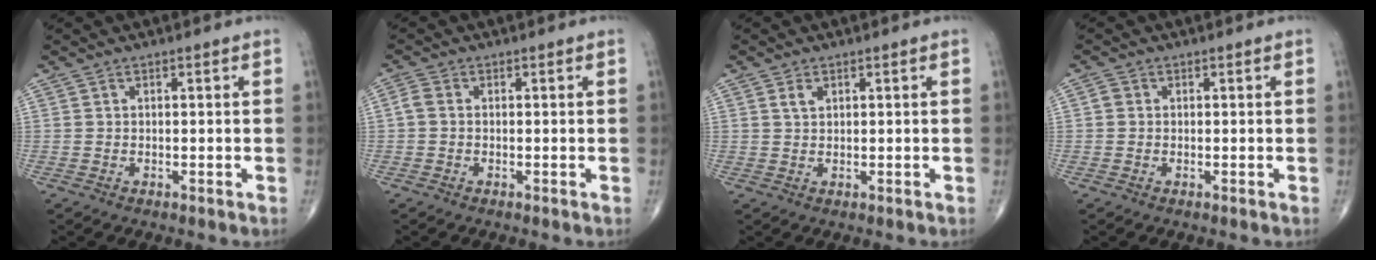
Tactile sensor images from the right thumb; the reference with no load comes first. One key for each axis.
{"total": 1.8, "fx": -0.2, "fy": 1.2, "fz": 1.3, "tx": -0.026, "ty": 0.003, "tz": -0.009}
{"total": 1.7, "fx": 0.8, "fy": 1.0, "fz": 1.1, "tx": -0.020, "ty": 0.001, "tz": 0.019}
{"total": 1.1, "fx": 0.0, "fy": 1.0, "fz": 0.5, "tx": -0.005, "ty": 0.002, "tz": -0.002}